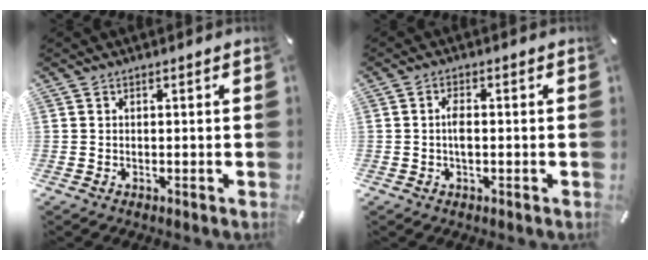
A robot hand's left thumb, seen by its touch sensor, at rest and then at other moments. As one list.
[{"total": 3.0, "force": [-0.2, 1.2, 2.7], "torque": [-0.050, 0.003, -0.005]}]